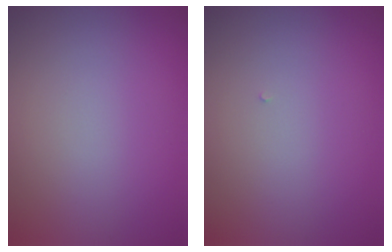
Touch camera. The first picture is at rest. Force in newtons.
{"total": 0.0}